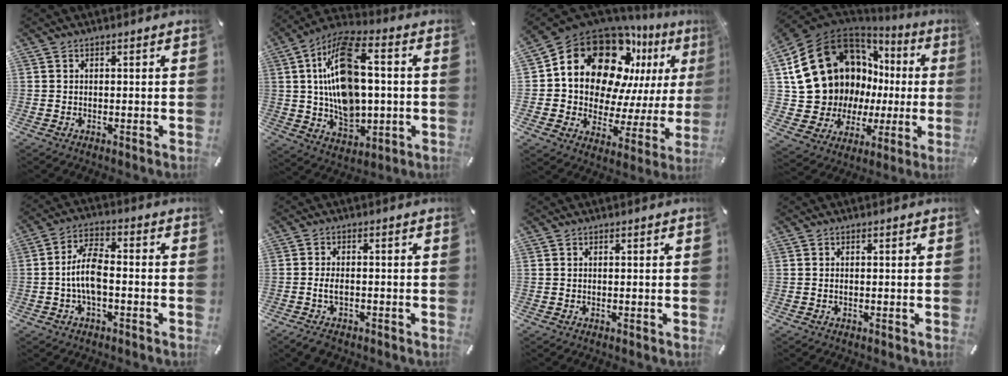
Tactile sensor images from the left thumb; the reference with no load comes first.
{"total": 17.2, "force": [1.8, 10.6, 13.4], "torque": [-0.266, 0.009, 0.029]}
{"total": 19.7, "force": [10.3, 14.1, 9.3], "torque": [-0.138, -0.089, 0.189]}
{"total": 21.4, "force": [6.8, 17.2, 10.9], "torque": [-0.216, -0.057, 0.166]}
{"total": 8.0, "force": [-1.8, 3.7, 6.9], "torque": [-0.143, 0.008, -0.035]}
{"total": 3.6, "force": [-1.4, 1.9, 2.7], "torque": [-0.059, 0.005, -0.029]}
{"total": 0.0}
{"total": 0.5, "force": [-0.1, 0.1, 0.5], "torque": [-0.011, -0.001, -0.001]}